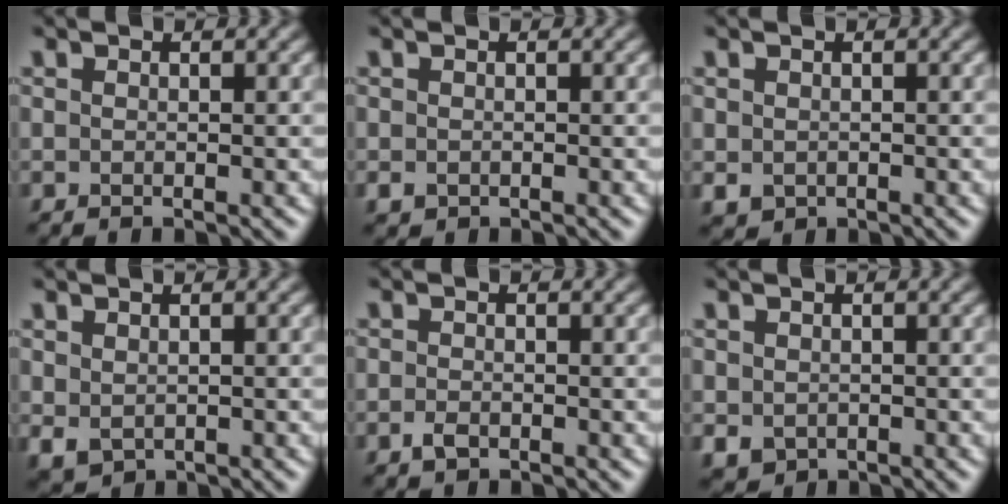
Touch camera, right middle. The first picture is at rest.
{"total": 0.7, "force": [-0.3, 0.6, 0.3], "torque": [-0.002, -0.006, -0.006]}
{"total": 1.1, "force": [-0.1, 1.0, 0.4], "torque": [-0.007, -0.006, 0.001]}
{"total": 1.4, "force": [0.1, 1.2, 0.8], "torque": [-0.021, -0.008, 0.009]}
{"total": 1.1, "force": [-0.6, 0.7, 0.7], "torque": [-0.013, -0.001, -0.013]}
{"total": 1.6, "force": [-0.4, 1.4, 0.6], "torque": [-0.013, -0.010, -0.005]}